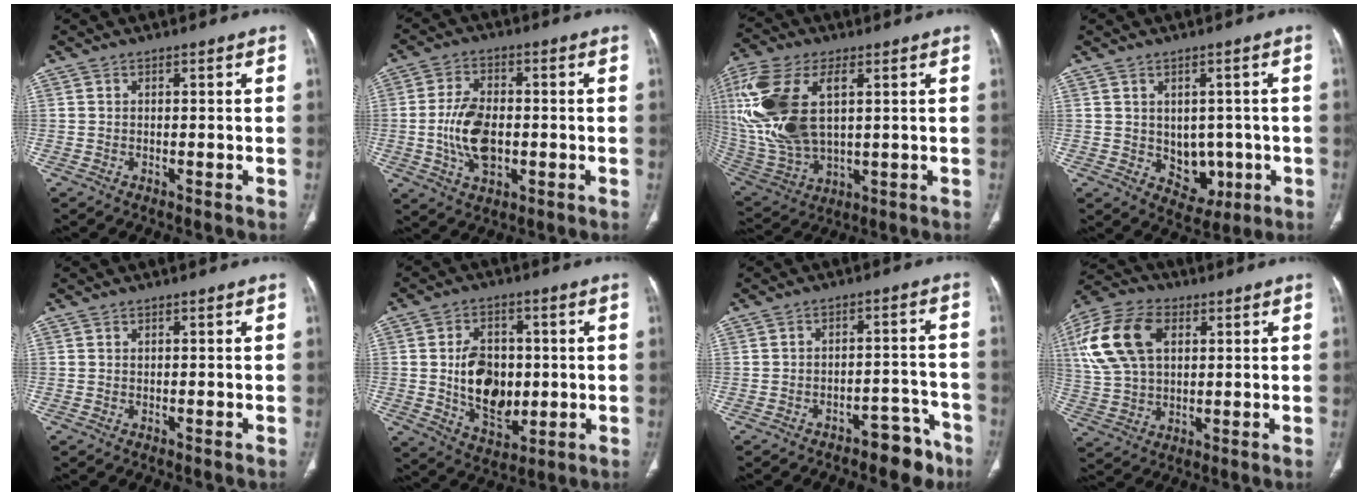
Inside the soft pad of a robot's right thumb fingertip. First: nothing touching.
{"total": 10.3, "force": [-1.2, 6.1, 8.2], "torque": [-0.149, 0.005, -0.021]}
{"total": 21.3, "force": [4.5, 11.3, 17.6], "torque": [-0.398, -0.014, 0.091]}
{"total": 7.0, "force": [-0.6, 5.6, 4.2], "torque": [-0.022, -0.002, 0.010]}
{"total": 0.6, "force": [0.0, 0.3, 0.5], "torque": [-0.012, 0.000, -0.001]}
{"total": 12.9, "force": [0.0, 8.8, 9.5], "torque": [-0.122, -0.006, 0.012]}
{"total": 7.5, "force": [-5.5, 3.8, 3.3], "torque": [-0.020, 0.061, -0.073]}
{"total": 16.6, "force": [5.0, 10.9, 11.4], "torque": [-0.219, 0.009, 0.095]}